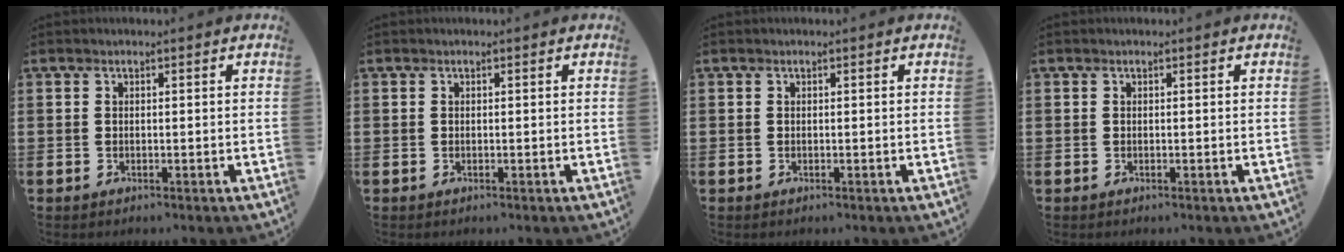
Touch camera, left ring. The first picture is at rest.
{"total": 0.0}
{"total": 0.0}
{"total": 0.0}